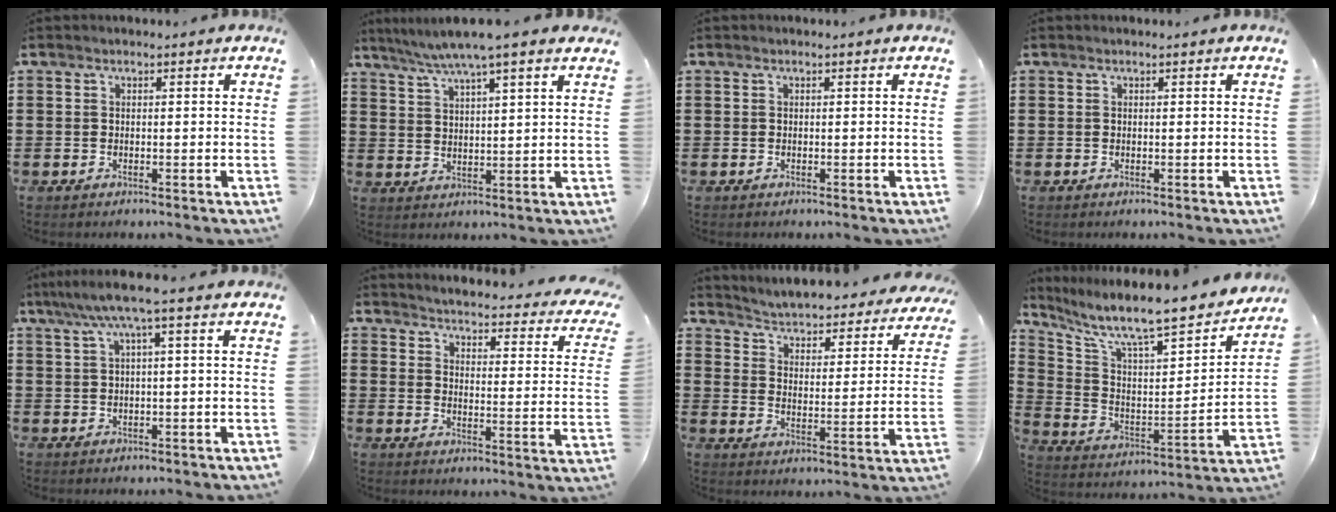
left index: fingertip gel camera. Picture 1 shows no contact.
{"total": 6.0, "force": [4.9, 0.0, 3.5], "torque": [-0.081, -0.016, 0.084]}
{"total": 0.0}
{"total": 0.0}
{"total": 4.7, "force": [1.5, -0.1, 4.5], "torque": [-0.088, 0.002, 0.022]}
{"total": 2.8, "force": [2.8, -0.4, 0.5], "torque": [-0.031, -0.031, 0.038]}
{"total": 3.5, "force": [3.5, -0.2, 0.2], "torque": [-0.025, -0.038, 0.051]}
{"total": 9.0, "force": [8.0, 1.1, 4.1], "torque": [-0.100, -0.072, 0.127]}